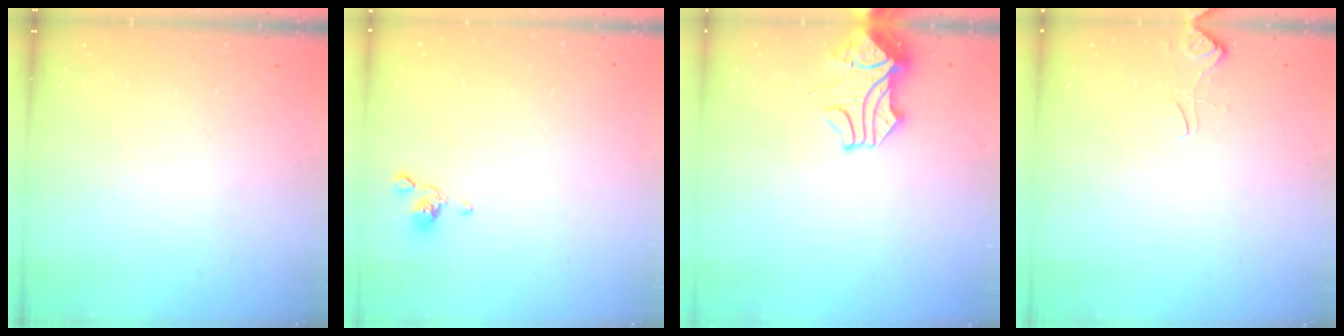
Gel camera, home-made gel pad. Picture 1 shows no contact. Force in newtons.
{"total": 2.4, "press": 2.3, "slide": 0.8}
{"total": 0.0}
{"total": 3.4, "press": 3.3, "slide": 0.6}